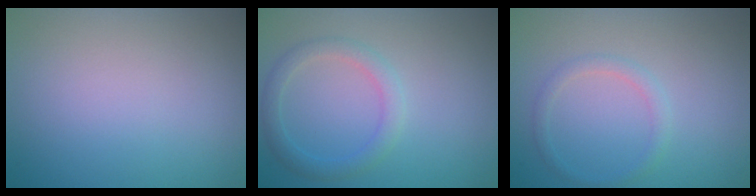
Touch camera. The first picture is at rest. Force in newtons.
{"total": 2.3, "press": 2.3, "slide": 0.0}
{"total": 1.4, "press": 1.4, "slide": 0.1}